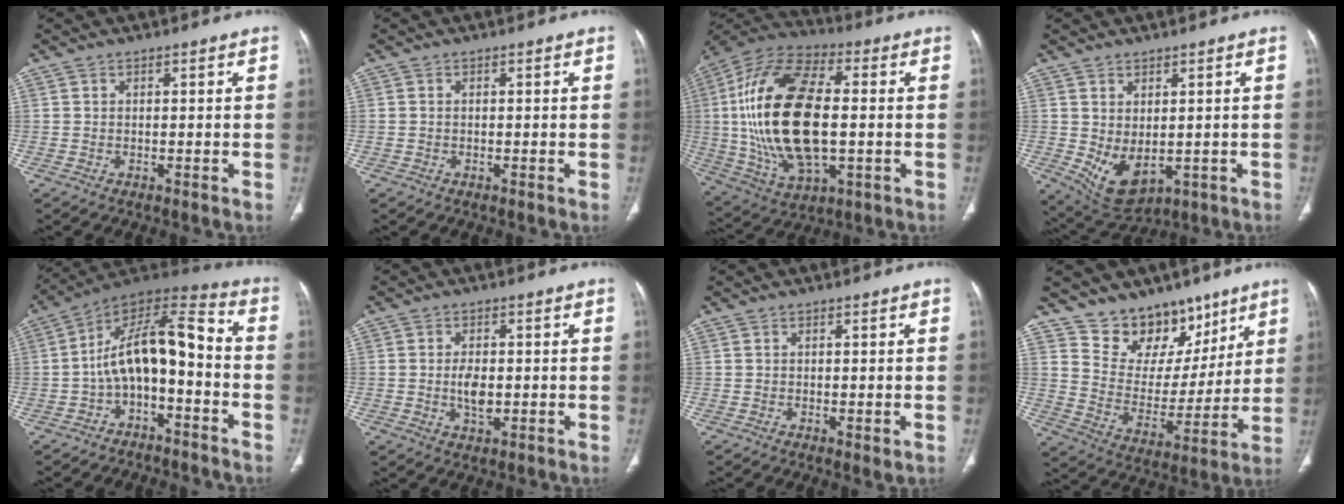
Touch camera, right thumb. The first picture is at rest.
{"total": 0.0}
{"total": 26.2, "force": [0.0, 13.1, 22.7], "torque": [-0.455, 0.007, 0.006]}
{"total": 7.9, "force": [-0.9, 4.5, 6.4], "torque": [-0.100, -0.007, 0.013]}
{"total": 14.0, "force": [-3.1, 6.6, 12.0], "torque": [-0.194, 0.094, -0.059]}
{"total": 4.5, "force": [-0.4, 2.5, 3.7], "torque": [-0.064, -0.003, -0.005]}
{"total": 2.1, "force": [-0.5, 0.7, 1.9], "torque": [-0.028, -0.008, -0.004]}
{"total": 15.2, "force": [10.9, 9.3, 4.9], "torque": [-0.015, -0.072, 0.195]}